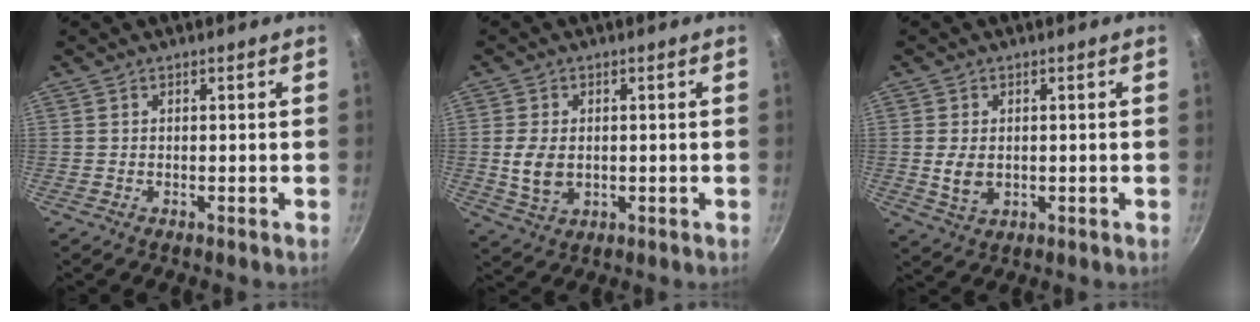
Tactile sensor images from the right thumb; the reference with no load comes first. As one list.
[{"total": 6.4, "force": [0.0, 4.5, 4.6], "torque": [-0.084, -0.002, 0.006]}, {"total": 4.8, "force": [0.0, 3.4, 3.4], "torque": [-0.061, -0.005, 0.006]}]